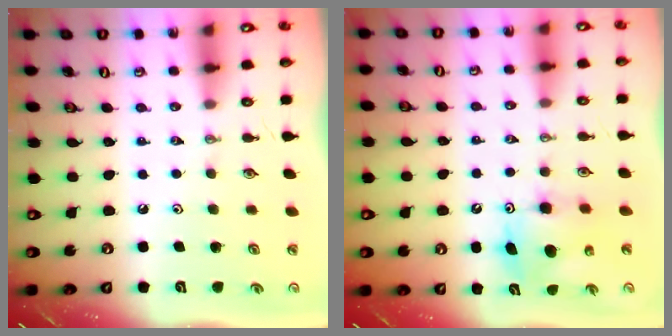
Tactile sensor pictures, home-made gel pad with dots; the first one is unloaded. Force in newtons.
{"total": 8.0, "press": 8.0, "slide": 0.4}